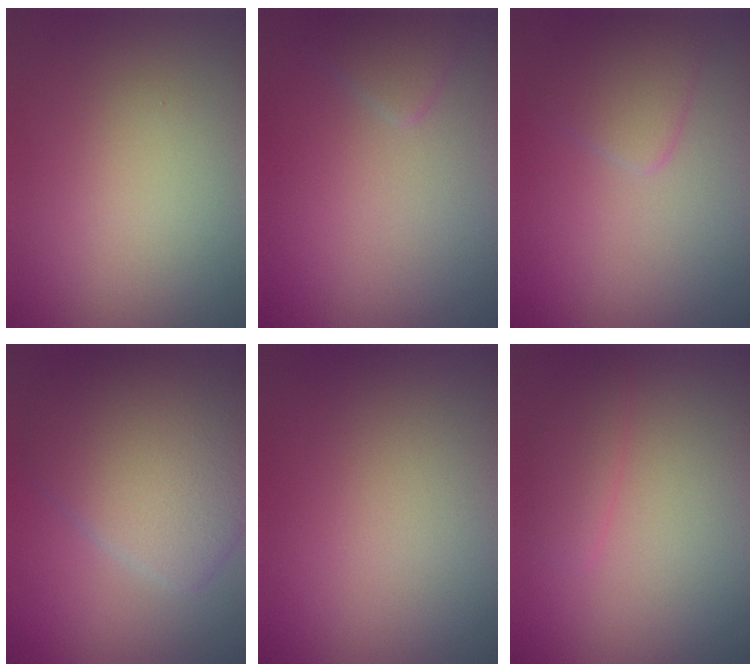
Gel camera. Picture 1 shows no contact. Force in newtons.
{"total": 1.5, "press": 1.5, "slide": 0.1}
{"total": 2.3, "press": 2.3, "slide": 0.1}
{"total": 7.4, "press": 7.4, "slide": 0.1}
{"total": 0.0}
{"total": 1.6, "press": 1.6, "slide": 0.1}